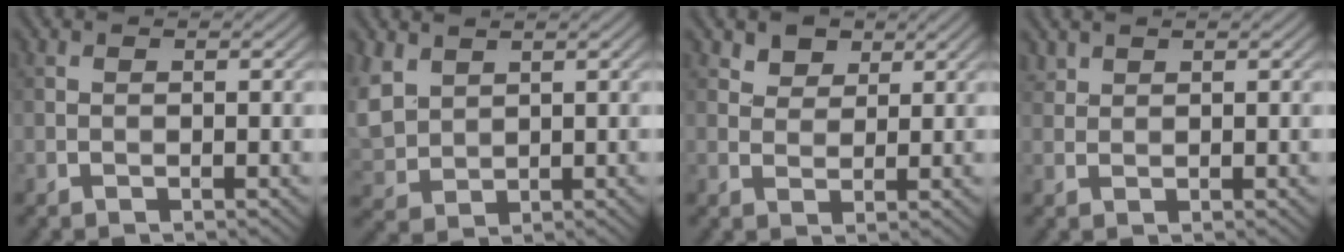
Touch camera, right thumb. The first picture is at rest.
{"total": 6.0, "force": [3.0, 4.1, 3.2], "torque": [-0.107, 0.003, 0.070]}
{"total": 2.7, "force": [2.0, 1.6, 0.9], "torque": [-0.020, -0.002, 0.039]}
{"total": 1.6, "force": [1.4, 0.6, 0.4], "torque": [-0.014, 0.004, 0.036]}